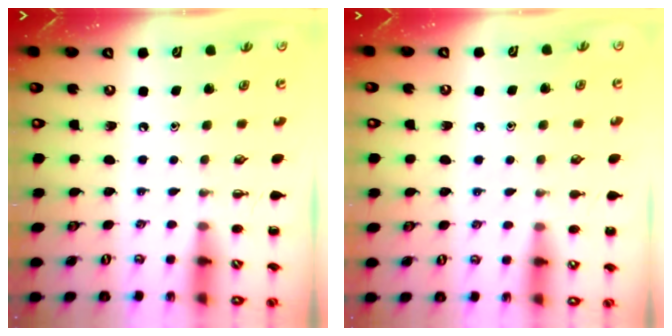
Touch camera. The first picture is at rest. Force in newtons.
{"total": 5.6, "press": 5.3, "slide": 1.9}